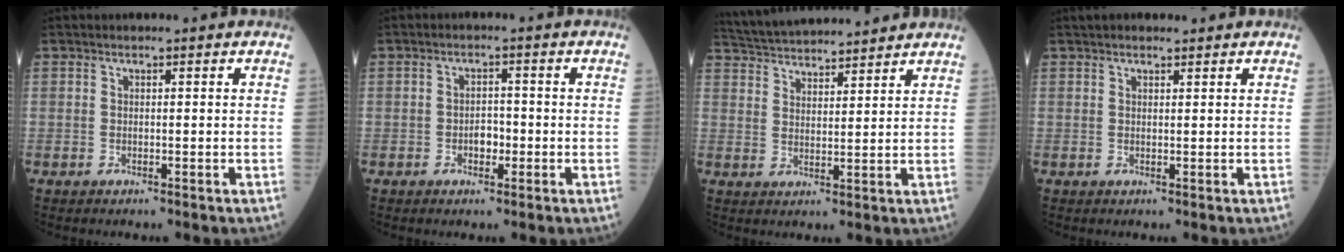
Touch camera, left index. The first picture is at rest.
{"total": 2.3, "force": [-0.9, 1.3, 1.6], "torque": [-0.015, 0.005, -0.014]}
{"total": 14.6, "force": [13.7, 1.8, 4.5], "torque": [-0.082, 0.038, 0.219]}
{"total": 4.0, "force": [3.5, 1.1, 1.6], "torque": [-0.011, 0.029, 0.053]}